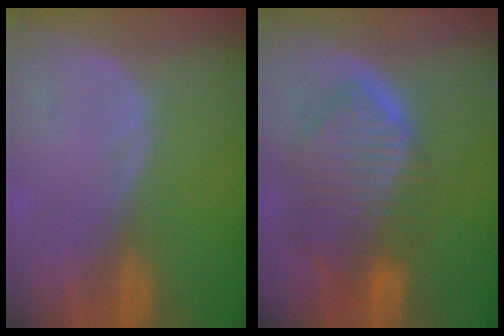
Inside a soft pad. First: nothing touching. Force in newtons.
{"total": 10.0, "press": 8.5, "slide": 5.2}